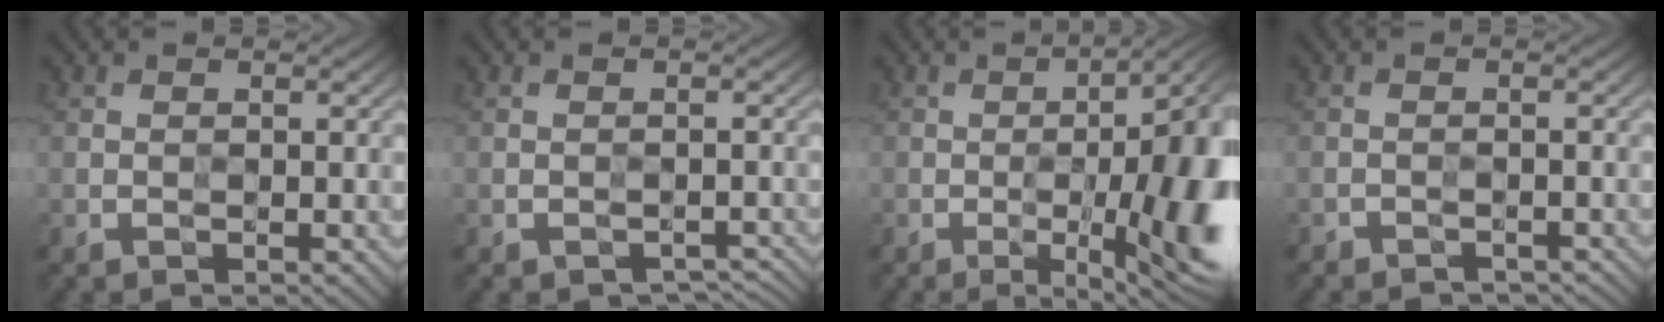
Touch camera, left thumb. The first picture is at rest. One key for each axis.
{"total": 2.1, "fx": -1.7, "fy": 0.9, "fz": 0.8, "tx": -0.012, "ty": -0.007, "tz": -0.017}
{"total": 12.6, "fx": -2.6, "fy": 4.5, "fz": 11.5, "tx": -0.133, "ty": -0.007, "tz": -0.038}
{"total": 1.9, "fx": -1.8, "fy": 0.5, "fz": 0.2, "tx": -0.004, "ty": -0.001, "tz": -0.028}